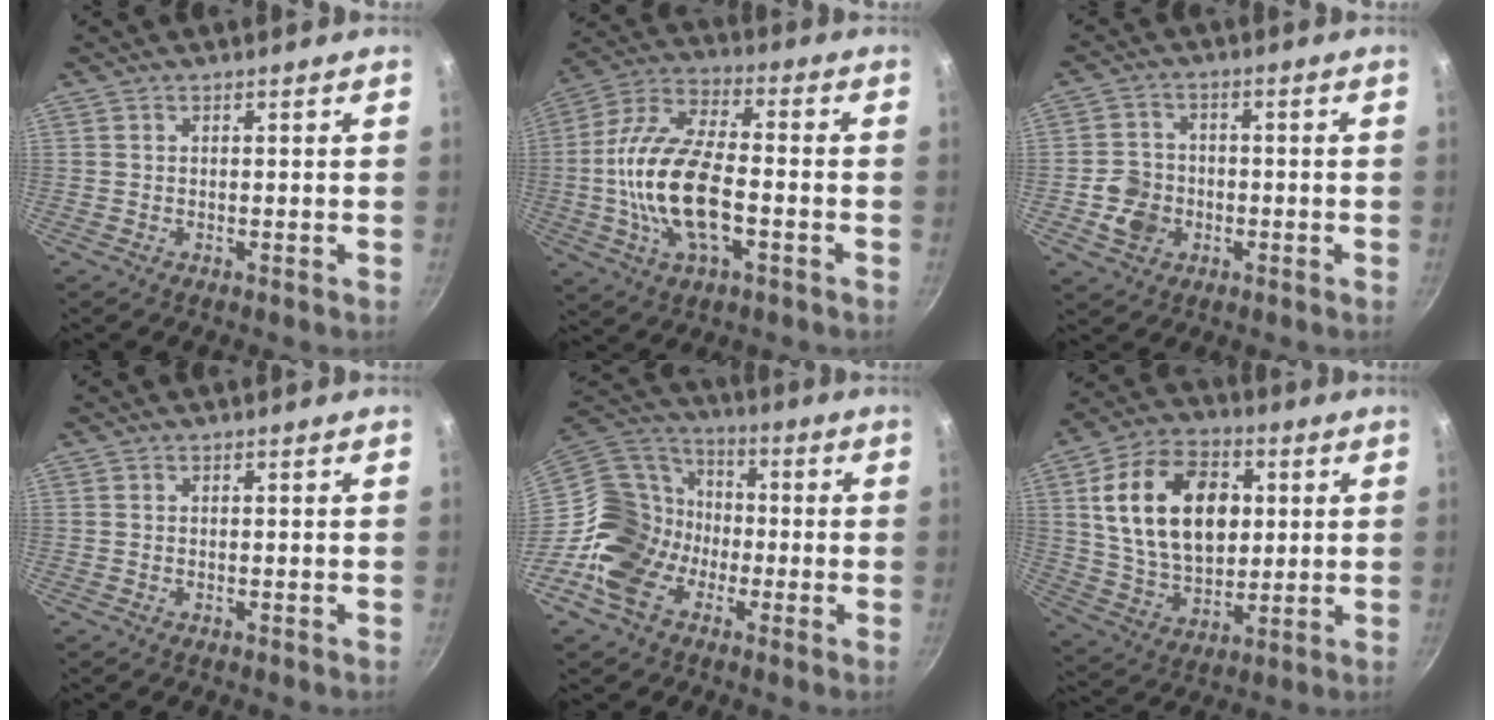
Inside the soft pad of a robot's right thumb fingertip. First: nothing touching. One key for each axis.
{"total": 17.9, "fx": -3.3, "fy": 8.5, "fz": 15.4, "tx": -0.288, "ty": 0.031, "tz": -0.074}
{"total": 6.8, "fx": -1.9, "fy": 5.9, "fz": 2.9, "tx": -0.033, "ty": 0.023, "tz": -0.040}
{"total": 0.0}
{"total": 17.4, "fx": -4.8, "fy": 14.0, "fz": 9.1, "tx": -0.140, "ty": 0.059, "tz": -0.104}
{"total": 20.9, "fx": 4.3, "fy": 13.9, "fz": 15.0, "tx": -0.234, "ty": 0.000, "tz": 0.075}